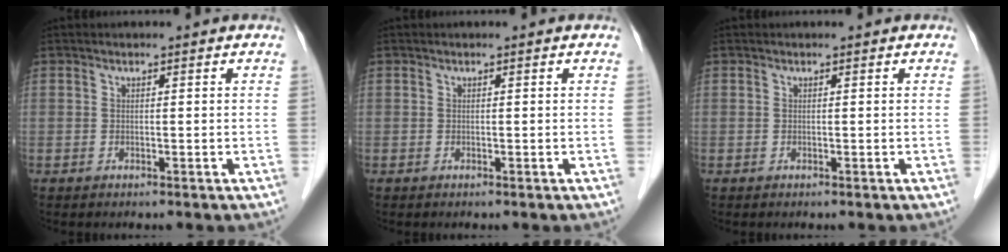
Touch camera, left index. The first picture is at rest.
{"total": 0.0}
{"total": 0.0}